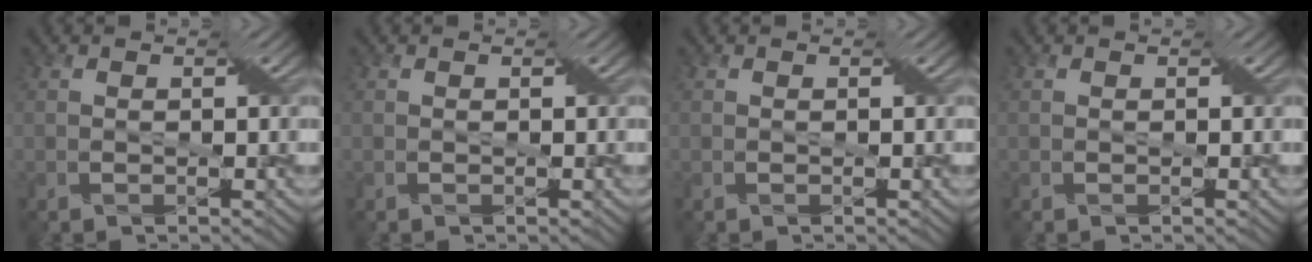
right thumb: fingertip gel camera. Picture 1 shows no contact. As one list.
[{"total": 0.0}, {"total": 0.0}, {"total": 0.0}]